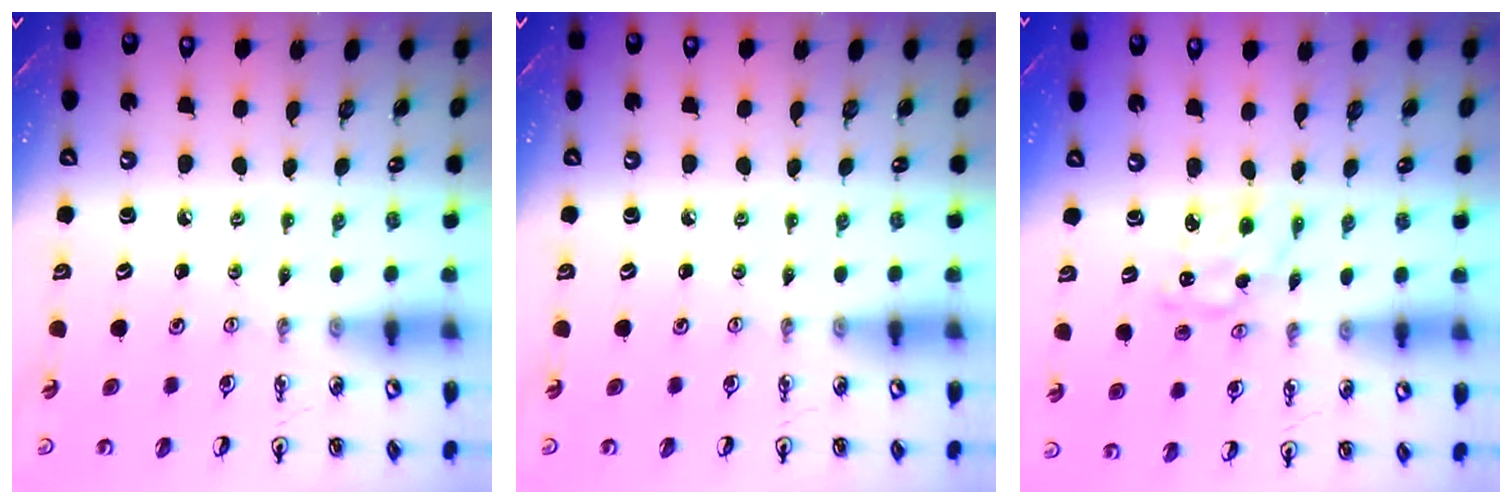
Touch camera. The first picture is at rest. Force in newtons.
{"total": 0.0}
{"total": 2.5, "press": 2.5, "slide": 0.3}